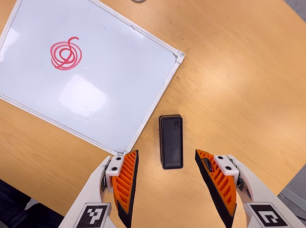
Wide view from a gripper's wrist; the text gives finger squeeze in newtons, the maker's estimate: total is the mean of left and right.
{"total": 0.0}